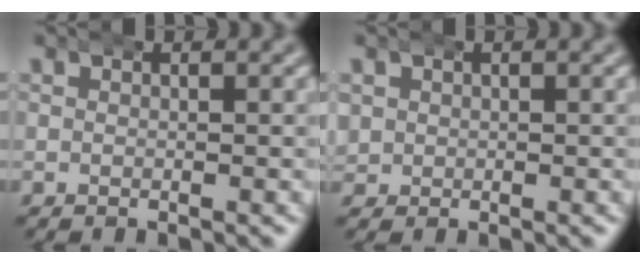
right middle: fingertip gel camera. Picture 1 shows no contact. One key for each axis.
{"total": 2.2, "fx": 0.3, "fy": 2.1, "fz": 0.6, "tx": -0.033, "ty": -0.009, "tz": 0.011}